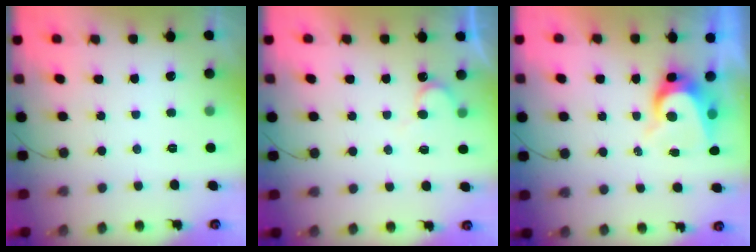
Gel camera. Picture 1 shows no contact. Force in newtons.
{"total": 4.9, "press": 4.9, "slide": 0.3}
{"total": 7.5, "press": 7.4, "slide": 0.8}